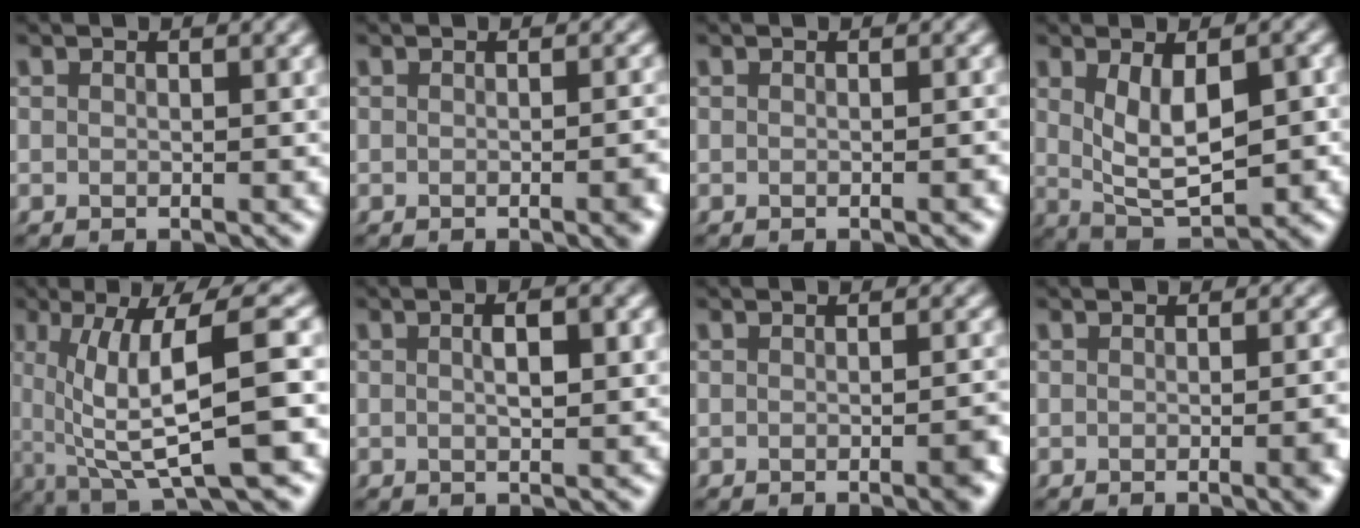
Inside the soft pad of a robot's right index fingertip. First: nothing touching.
{"total": 1.7, "force": [-0.5, 0.1, 1.6], "torque": [-0.016, 0.011, -0.015]}
{"total": 0.6, "force": [-0.2, 0.0, 0.6], "torque": [-0.007, 0.008, -0.008]}
{"total": 7.7, "force": [0.0, 4.5, 6.2], "torque": [-0.113, -0.024, 0.010]}
{"total": 10.0, "force": [0.1, 3.0, 9.5], "torque": [-0.141, 0.006, 0.005]}
{"total": 2.3, "force": [0.1, 0.8, 2.2], "torque": [-0.028, 0.003, -0.002]}
{"total": 2.3, "force": [-0.7, 0.5, 2.1], "torque": [-0.020, 0.009, -0.020]}
{"total": 2.1, "force": [-0.5, 0.1, 2.0], "torque": [-0.023, 0.012, -0.016]}